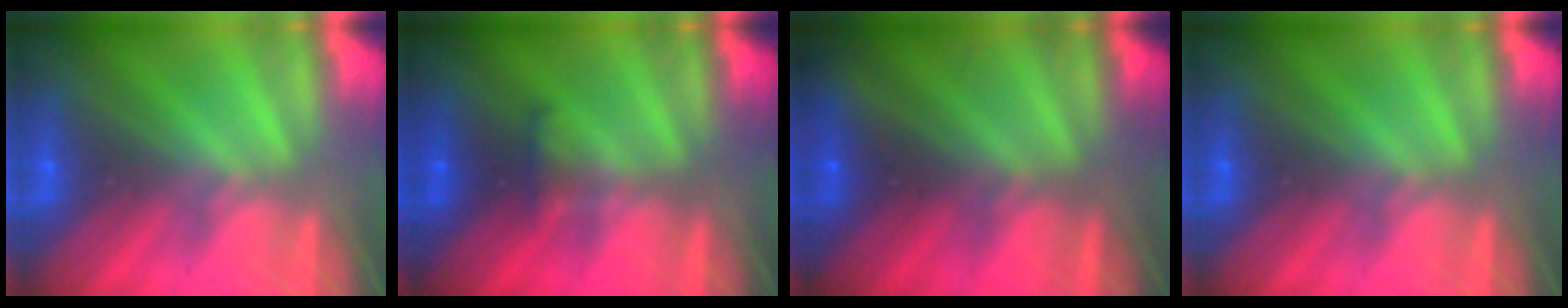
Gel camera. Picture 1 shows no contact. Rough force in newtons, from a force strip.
{"total": 3.9}
{"total": 1.7}
{"total": 0.0}